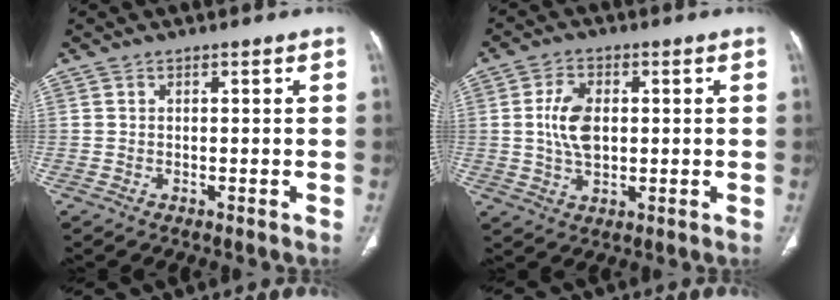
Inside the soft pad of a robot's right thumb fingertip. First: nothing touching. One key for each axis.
{"total": 7.6, "fx": 0.8, "fy": 4.6, "fz": 5.9, "tx": -0.108, "ty": -0.001, "tz": 0.016}